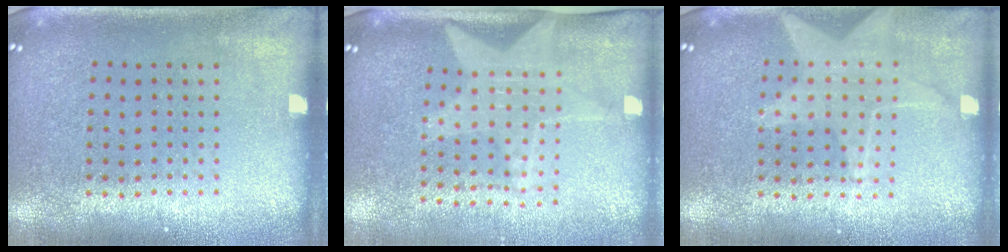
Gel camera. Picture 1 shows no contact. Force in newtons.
{"total": 2.1, "press": 1.6, "slide": 1.3}
{"total": 1.4, "press": 1.4, "slide": 0.2}